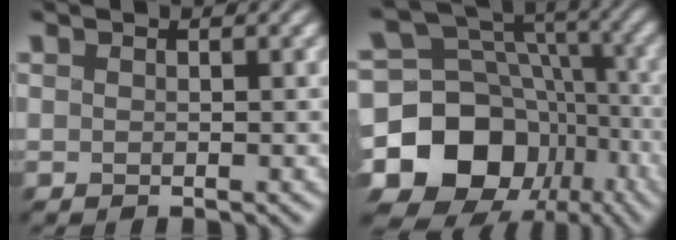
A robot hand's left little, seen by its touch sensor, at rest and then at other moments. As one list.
[{"total": 15.4, "force": [-7.3, 11.7, 6.9], "torque": [-0.130, 0.019, -0.129]}]